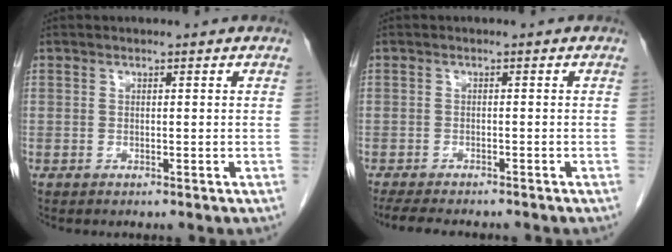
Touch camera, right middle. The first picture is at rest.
{"total": 8.1, "force": [-7.0, 1.8, 3.6], "torque": [-0.055, -0.009, -0.101]}